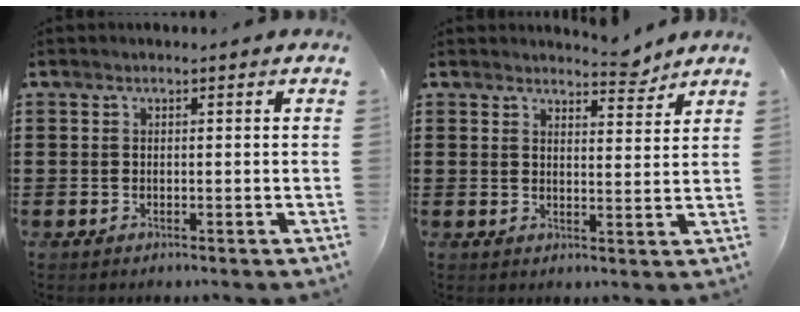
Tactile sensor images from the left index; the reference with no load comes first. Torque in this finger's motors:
{"motor_torque": [0.02, 0.03, -0.02, 0.00]}